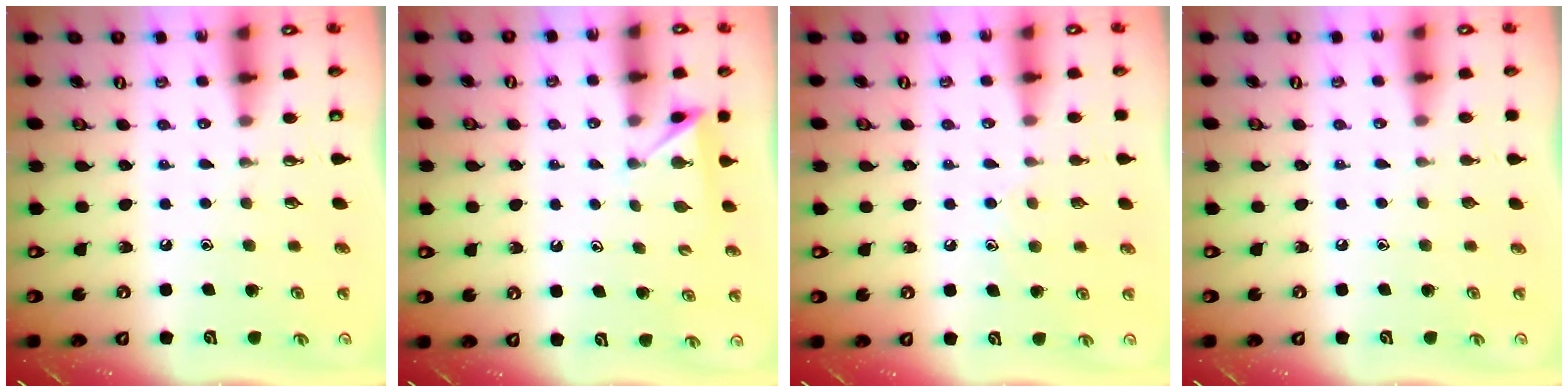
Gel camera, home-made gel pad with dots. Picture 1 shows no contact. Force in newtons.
{"total": 2.8, "press": 2.8, "slide": 0.5}
{"total": 8.7, "press": 8.7, "slide": 0.8}
{"total": 0.0}